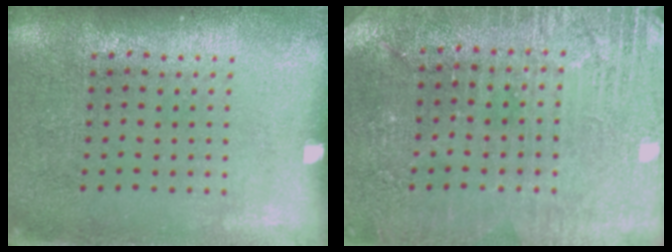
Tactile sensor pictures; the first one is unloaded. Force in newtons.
{"total": 2.8, "press": 2.8, "slide": 0.4}